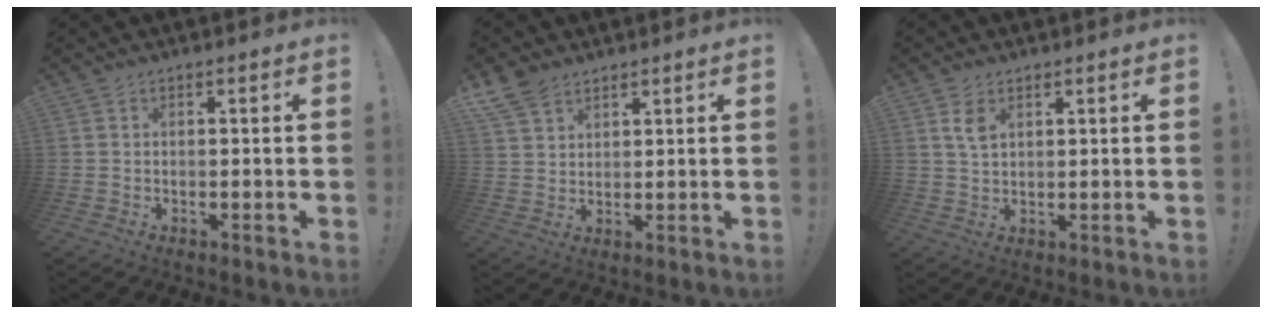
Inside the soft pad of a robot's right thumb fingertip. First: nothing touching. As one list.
[{"total": 6.8, "force": [5.0, 4.0, 2.2], "torque": [-0.048, -0.023, 0.100]}, {"total": 4.2, "force": [2.0, 2.3, 2.9], "torque": [-0.045, -0.007, 0.035]}]